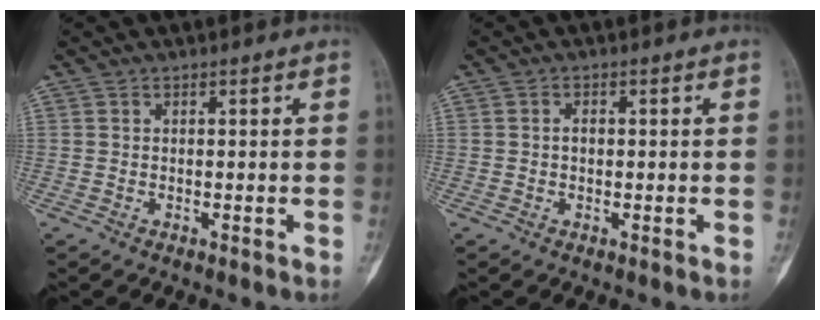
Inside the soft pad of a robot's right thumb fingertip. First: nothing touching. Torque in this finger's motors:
{"motor_torque": [-0.15, 0.06, 0.16, -0.30, 0.06]}